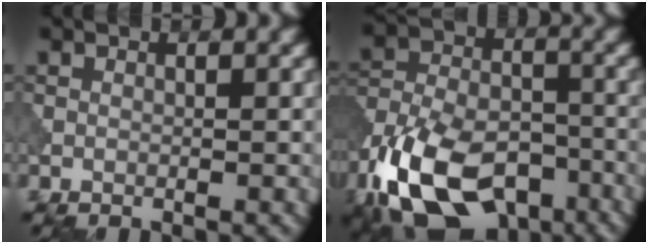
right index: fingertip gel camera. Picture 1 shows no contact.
{"total": 14.4, "force": [-8.2, 7.9, 8.8], "torque": [-0.183, -0.028, -0.151]}